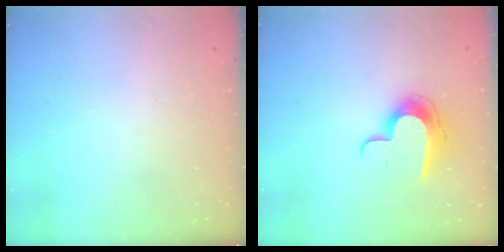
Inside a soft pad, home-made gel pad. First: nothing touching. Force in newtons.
{"total": 11.5, "press": 11.5, "slide": 0.7}